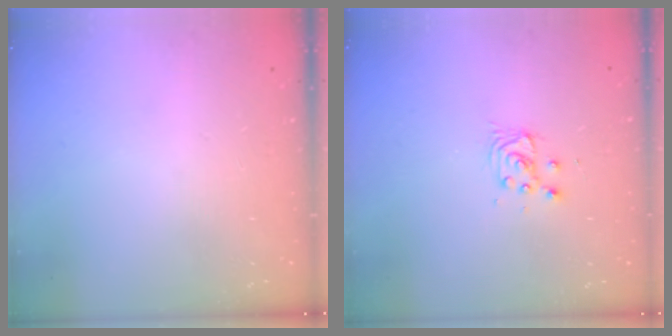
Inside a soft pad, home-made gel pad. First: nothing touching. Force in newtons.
{"total": 4.0, "press": 4.0, "slide": 0.4}